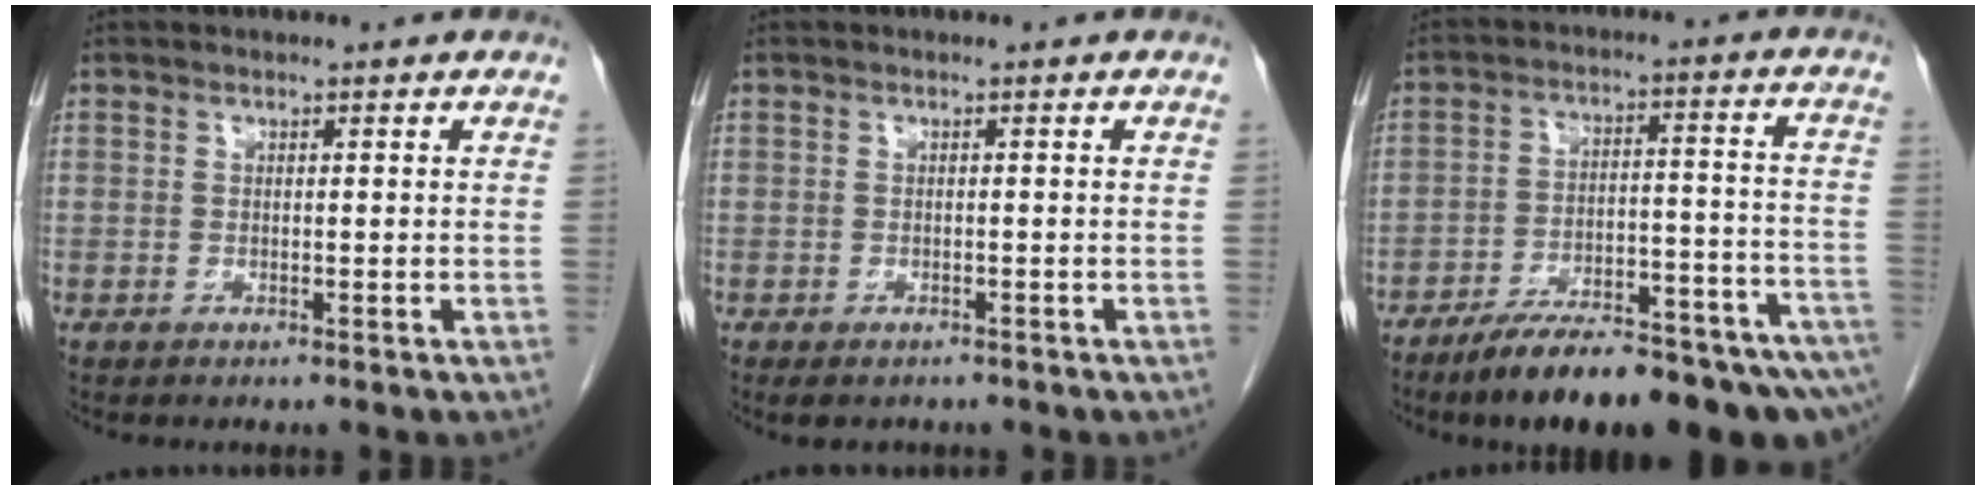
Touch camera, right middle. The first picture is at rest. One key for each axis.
{"total": 3.2, "fx": -2.6, "fy": 1.4, "fz": 1.3, "tx": -0.015, "ty": -0.004, "tz": -0.030}
{"total": 19.9, "fx": -15.5, "fy": 2.9, "fz": 12.0, "tx": -0.116, "ty": 0.021, "tz": -0.230}